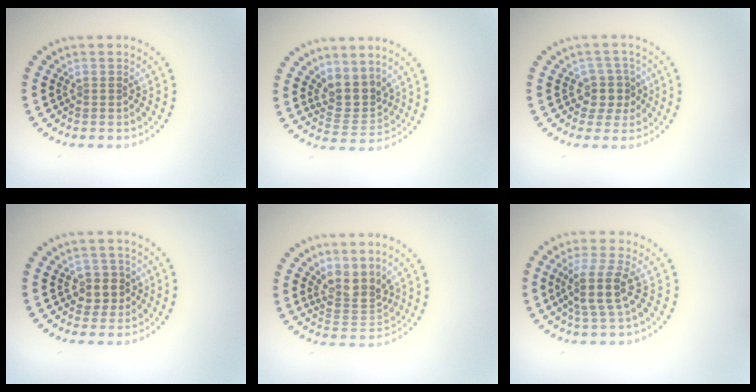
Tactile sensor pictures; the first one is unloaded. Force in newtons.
{"total": 3.2, "press": 2.5, "slide": 2.1}
{"total": 2.5, "press": 2.1, "slide": 1.4}
{"total": 2.3, "press": 2.1, "slide": 1.0}
{"total": 3.3, "press": 2.5, "slide": 2.1}
{"total": 3.5, "press": 2.9, "slide": 2.0}